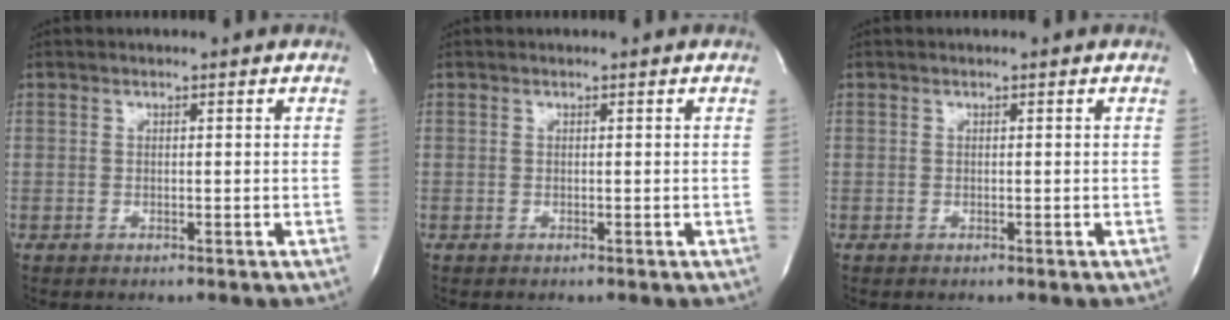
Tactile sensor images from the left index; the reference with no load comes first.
{"total": 0.0}
{"total": 0.0}